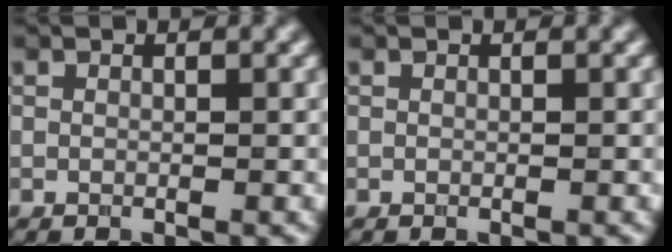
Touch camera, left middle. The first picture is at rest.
{"total": 0.0}